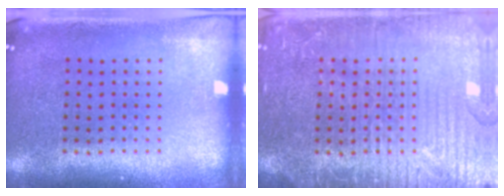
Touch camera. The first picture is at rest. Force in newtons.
{"total": 3.8, "press": 3.8, "slide": 0.4}